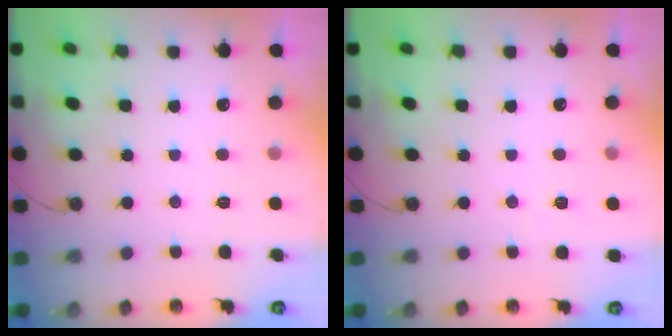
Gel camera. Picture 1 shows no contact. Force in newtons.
{"total": 1.9, "press": 1.9, "slide": 0.4}